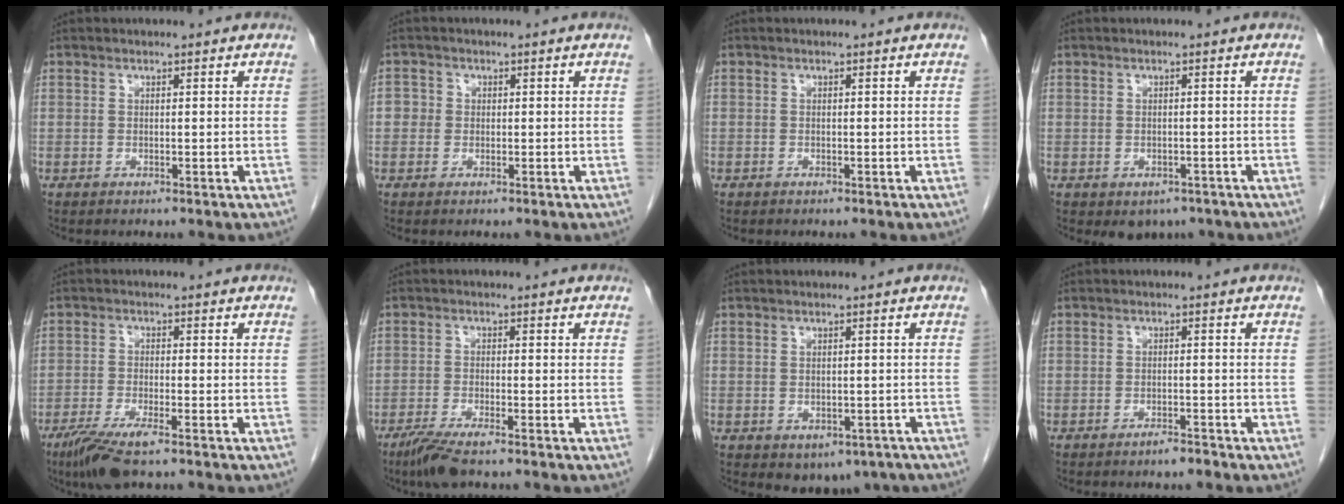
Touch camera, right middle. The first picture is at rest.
{"total": 2.1, "force": [-0.2, 2.0, 0.3], "torque": [0.008, 0.008, -0.007]}
{"total": 0.0}
{"total": 3.5, "force": [-2.4, 2.3, 1.3], "torque": [-0.006, 0.003, -0.023]}
{"total": 6.6, "force": [-4.4, 0.8, 4.8], "torque": [-0.095, -0.016, -0.078]}
{"total": 5.0, "force": [-3.6, 0.5, 3.3], "torque": [-0.069, -0.013, -0.067]}
{"total": 5.2, "force": [-3.2, 3.5, 2.3], "torque": [-0.012, 0.002, -0.034]}
{"total": 1.7, "force": [-1.5, 0.1, 0.8], "torque": [-0.015, 0.000, -0.023]}